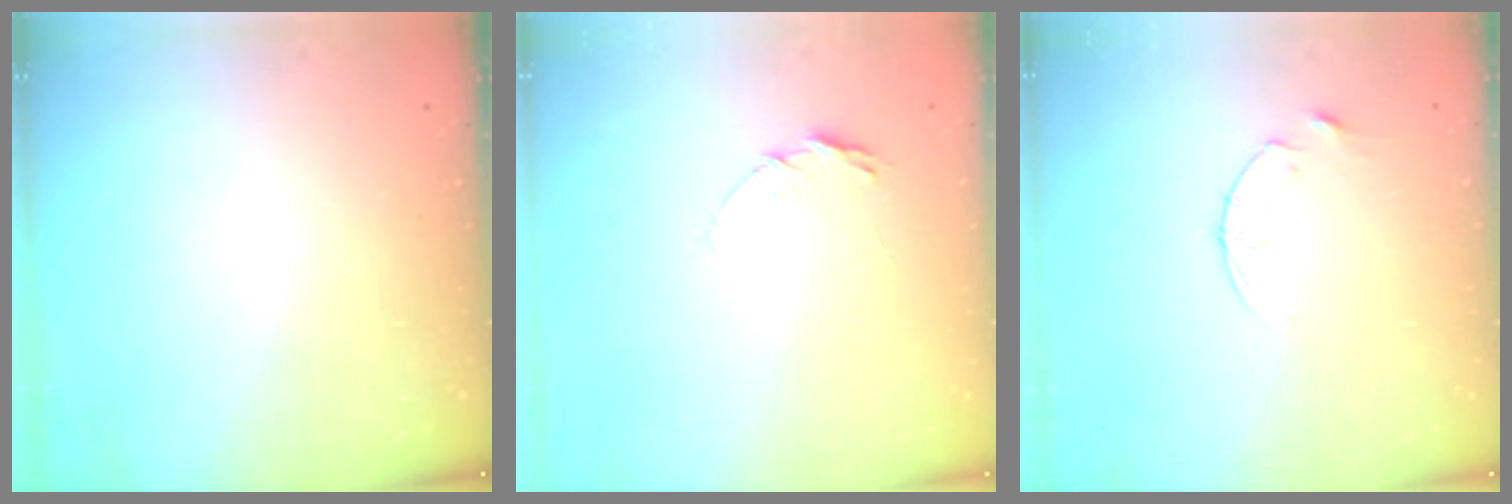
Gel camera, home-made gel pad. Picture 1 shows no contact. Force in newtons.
{"total": 5.7, "press": 5.7, "slide": 0.5}
{"total": 3.2, "press": 3.2, "slide": 0.4}